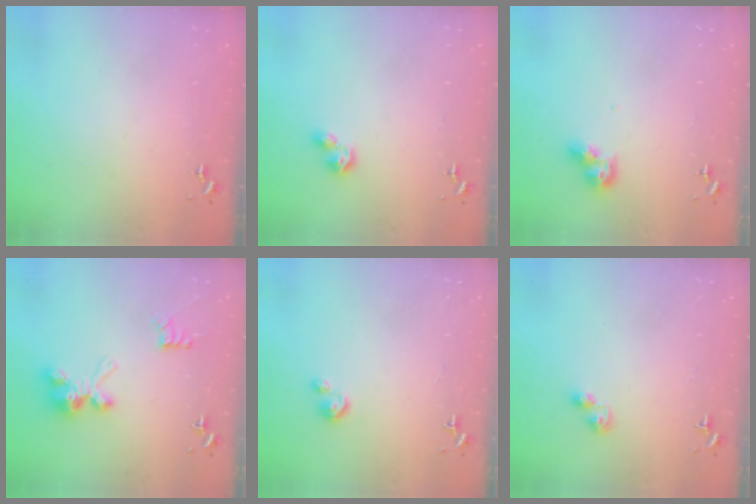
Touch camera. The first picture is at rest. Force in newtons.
{"total": 4.5, "press": 4.4, "slide": 0.6}
{"total": 9.8, "press": 9.7, "slide": 1.0}
{"total": 9.6, "press": 9.6, "slide": 0.2}
{"total": 2.8, "press": 2.8, "slide": 0.3}
{"total": 3.4, "press": 3.4, "slide": 0.4}